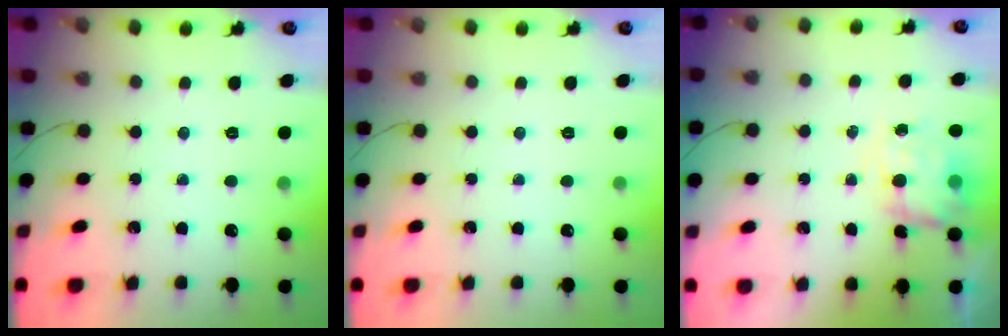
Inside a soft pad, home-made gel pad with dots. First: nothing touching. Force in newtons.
{"total": 0.0}
{"total": 5.5, "press": 5.5, "slide": 0.6}